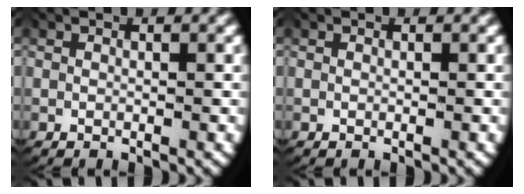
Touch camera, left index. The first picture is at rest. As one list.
[{"total": 0.0}]